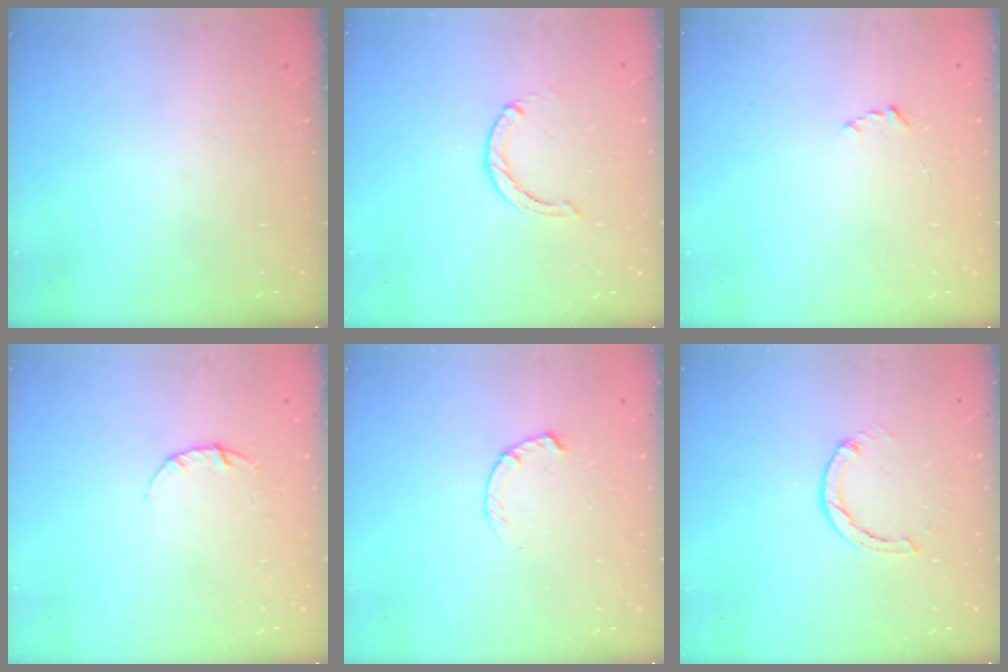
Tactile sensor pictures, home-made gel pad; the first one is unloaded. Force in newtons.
{"total": 0.0}
{"total": 2.2, "press": 2.1, "slide": 0.3}
{"total": 3.8, "press": 3.8, "slide": 0.4}
{"total": 1.8, "press": 1.8, "slide": 0.3}
{"total": 1.3, "press": 1.2, "slide": 0.3}